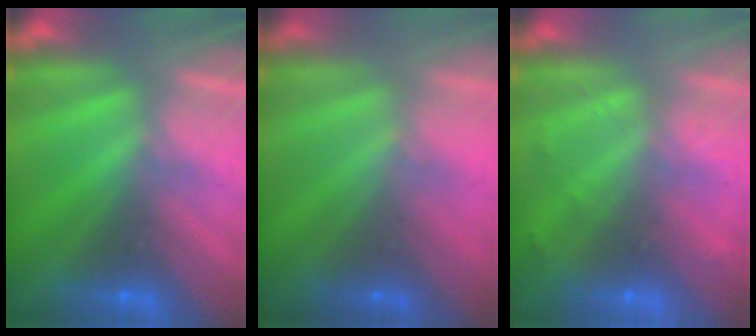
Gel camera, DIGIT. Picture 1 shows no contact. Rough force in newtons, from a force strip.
{"total": 1.4}
{"total": 2.1}